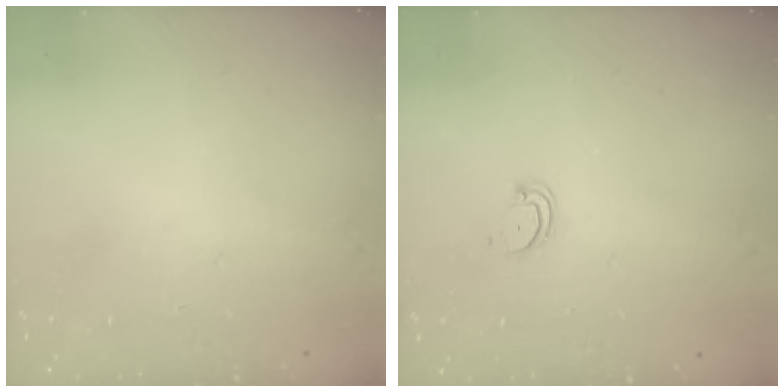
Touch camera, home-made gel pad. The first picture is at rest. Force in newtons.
{"total": 3.0, "press": 3.0, "slide": 0.3}